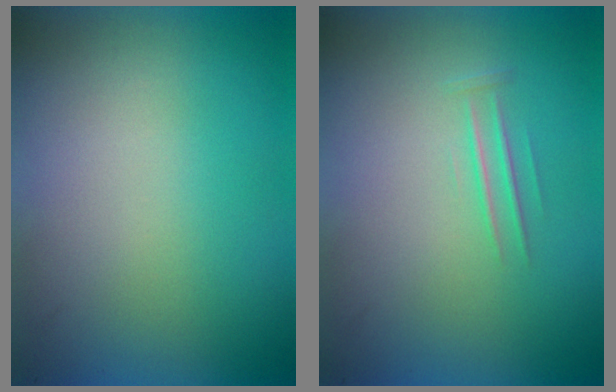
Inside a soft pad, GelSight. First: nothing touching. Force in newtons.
{"total": 1.1}